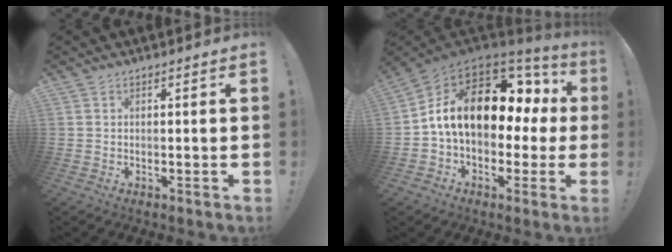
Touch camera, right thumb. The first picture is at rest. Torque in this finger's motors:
{"motor_torque": [2.51, 2.50, 0.54, 0.05, 0.51]}